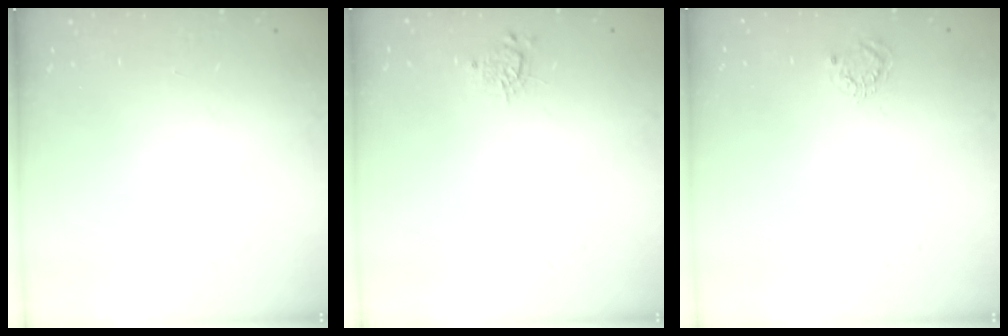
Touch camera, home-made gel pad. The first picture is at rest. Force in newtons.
{"total": 5.1, "press": 5.1, "slide": 0.5}
{"total": 3.8, "press": 3.8, "slide": 0.4}